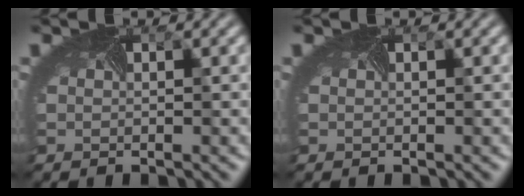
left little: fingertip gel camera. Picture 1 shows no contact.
{"total": 0.0}